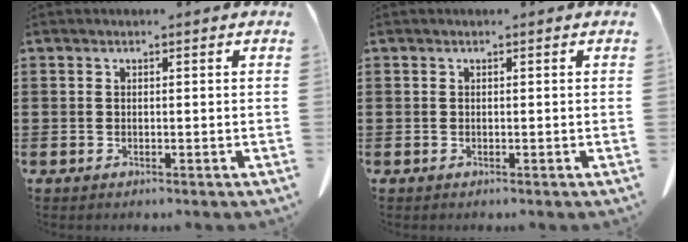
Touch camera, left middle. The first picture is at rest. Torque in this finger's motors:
{"motor_torque": [-0.37, 0.35, 0.00, 0.01]}